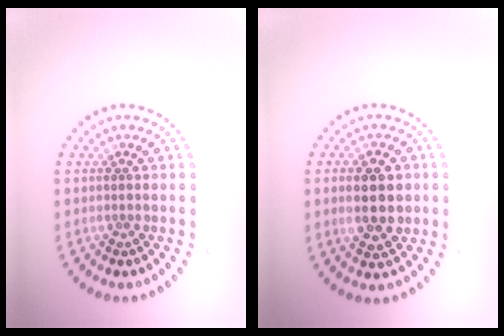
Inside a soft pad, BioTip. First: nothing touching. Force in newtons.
{"total": 4.7, "press": 4.7, "slide": 0.3}